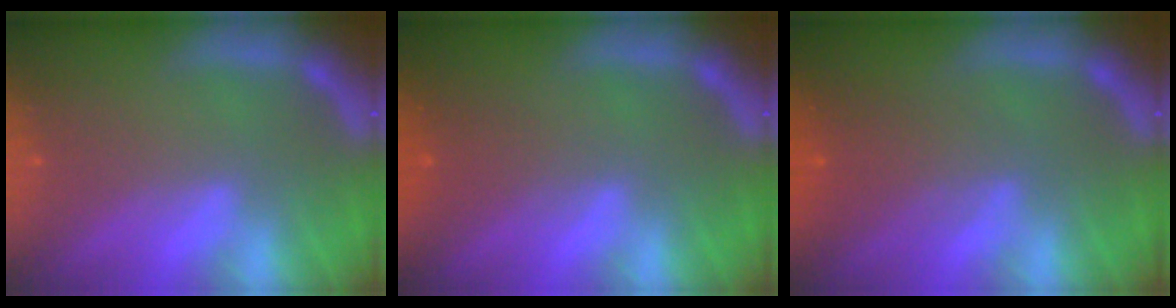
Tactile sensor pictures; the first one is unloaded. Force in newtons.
{"total": 1.9}
{"total": 3.6}